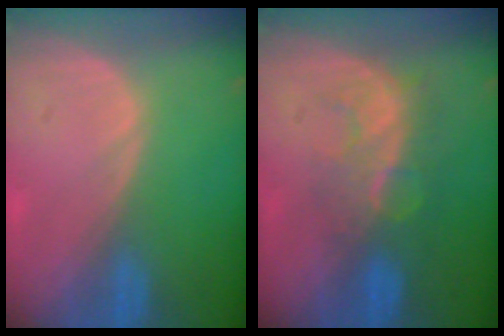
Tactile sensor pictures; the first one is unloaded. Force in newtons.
{"total": 8.1, "press": 7.1, "slide": 3.8}